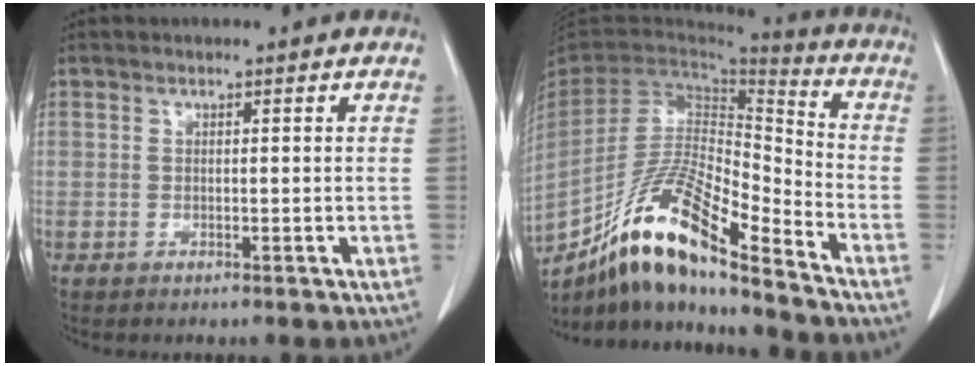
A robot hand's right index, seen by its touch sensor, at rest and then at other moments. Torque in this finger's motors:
{"motor_torque": [0.99, -0.95, 0.53, 0.21]}